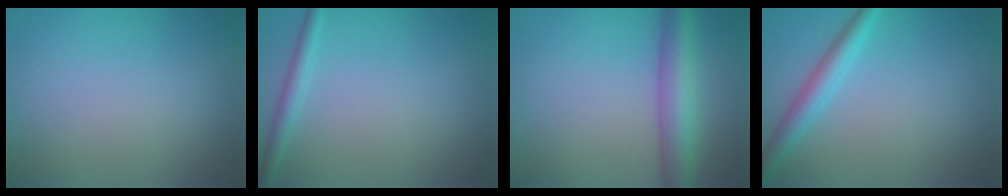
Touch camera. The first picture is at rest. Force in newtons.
{"total": 1.6, "press": 1.6, "slide": 0.0}
{"total": 5.9, "press": 5.9, "slide": 0.2}
{"total": 2.9, "press": 2.9, "slide": 0.1}